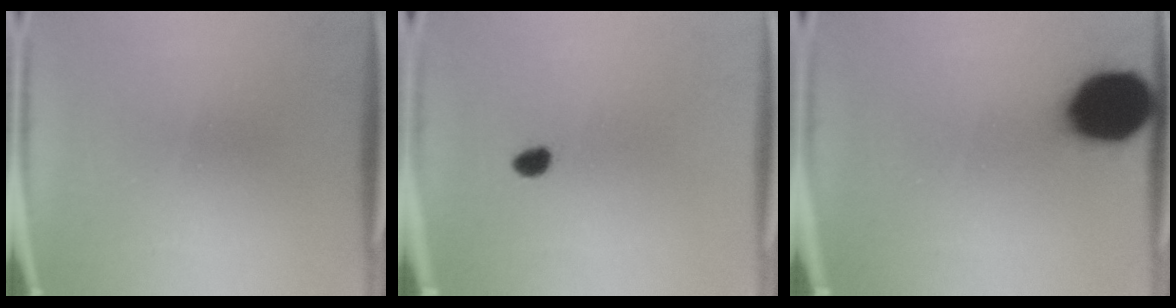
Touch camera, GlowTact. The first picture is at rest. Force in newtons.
{"total": 2.0}
{"total": 18.1}